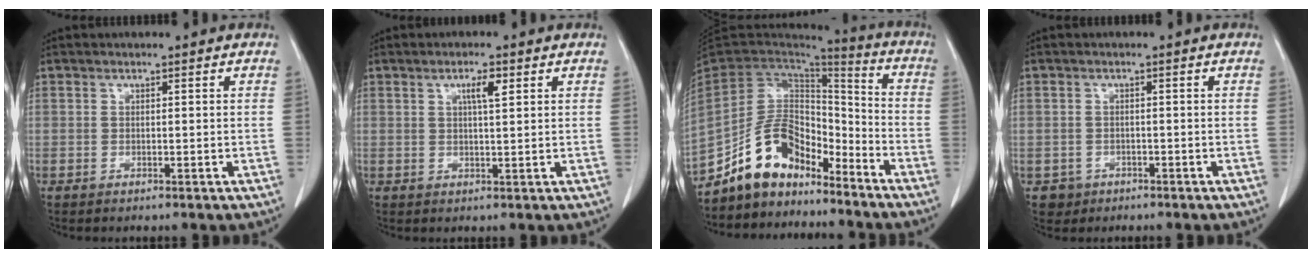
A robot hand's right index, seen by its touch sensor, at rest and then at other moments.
{"total": 2.9, "force": [1.2, 0.3, 2.6], "torque": [-0.047, 0.001, 0.020]}
{"total": 12.5, "force": [-9.8, 6.2, 4.8], "torque": [-0.088, 0.051, -0.179]}
{"total": 2.5, "force": [-1.0, 2.3, -0.2], "torque": [0.005, 0.011, -0.012]}